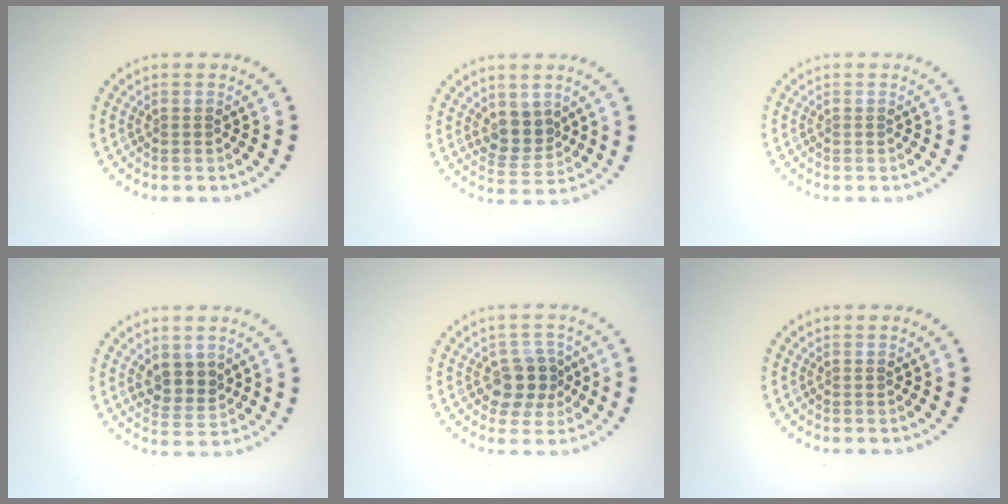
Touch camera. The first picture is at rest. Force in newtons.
{"total": 2.9, "press": 2.5, "slide": 1.3}
{"total": 0.0}
{"total": 2.8, "press": 2.5, "slide": 1.2}
{"total": 3.6, "press": 3.4, "slide": 1.3}
{"total": 0.0}